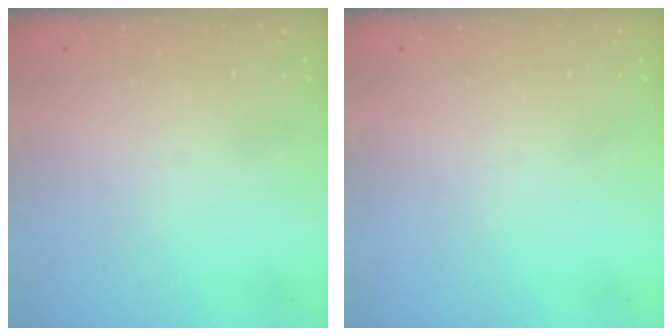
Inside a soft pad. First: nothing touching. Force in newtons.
{"total": 0.0}